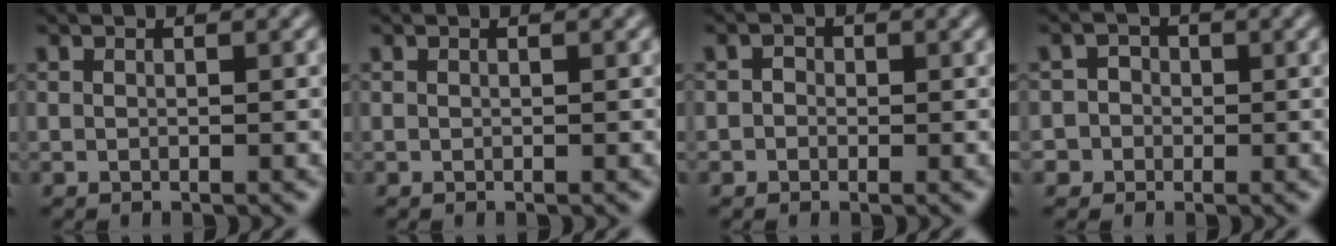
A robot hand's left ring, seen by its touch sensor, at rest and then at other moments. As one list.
[{"total": 0.0}, {"total": 1.3, "force": [0.0, 1.2, 0.4], "torque": [0.010, -0.001, -0.014]}, {"total": 2.8, "force": [-0.9, 2.7, 0.3], "torque": [0.028, 0.011, -0.029]}]